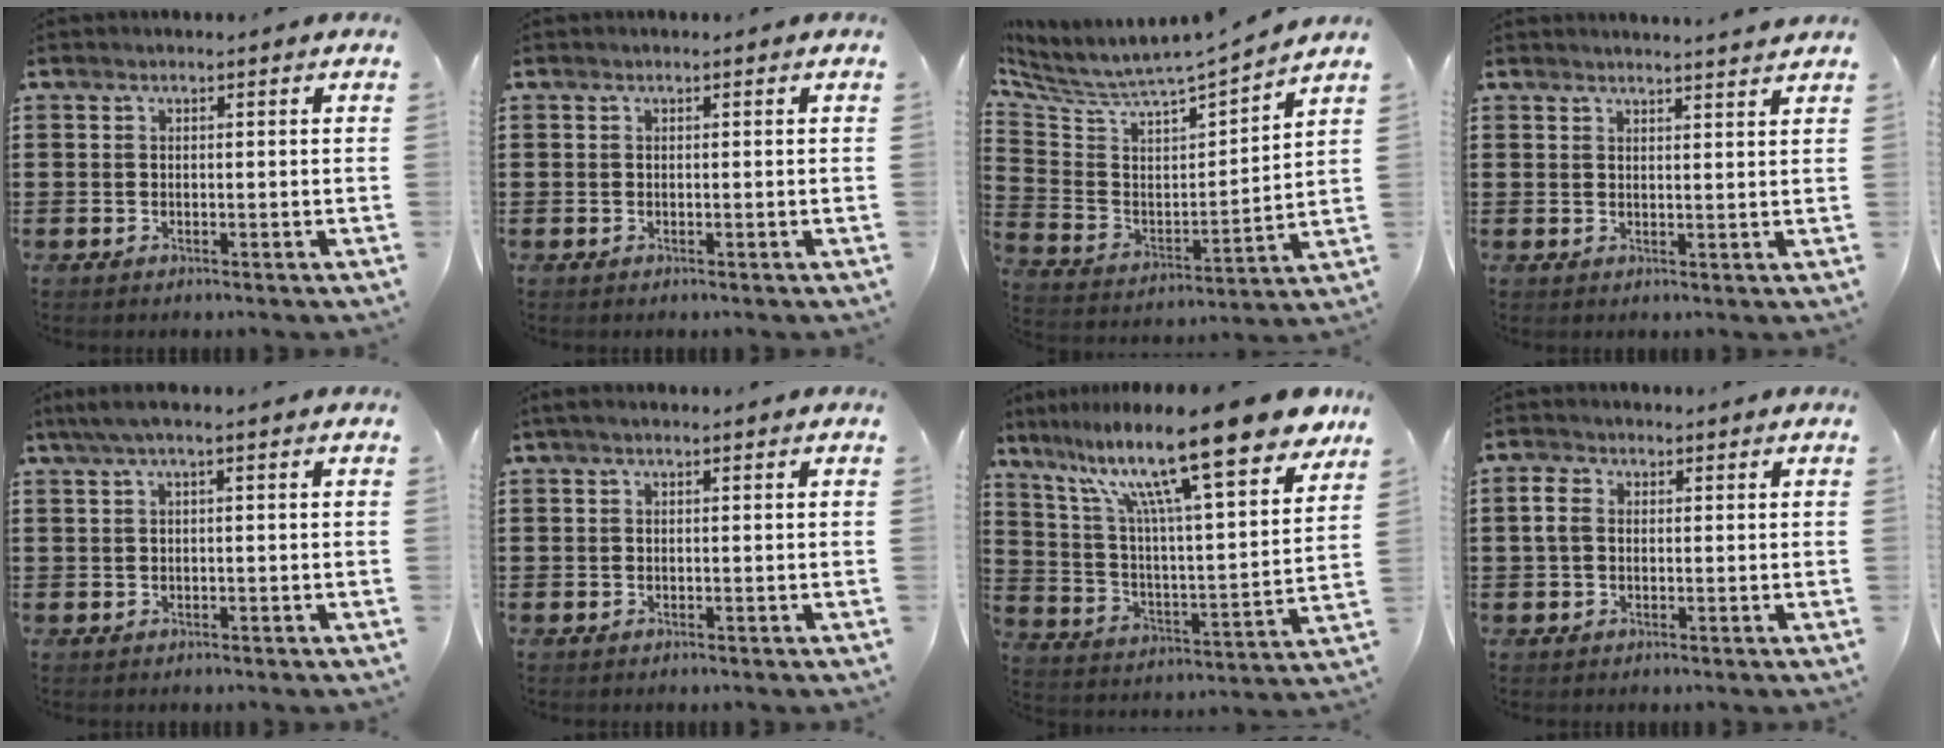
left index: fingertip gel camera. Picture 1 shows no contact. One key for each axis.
{"total": 0.0}
{"total": 4.4, "fx": 4.1, "fy": 0.6, "fz": 1.5, "tx": -0.057, "ty": -0.052, "tz": 0.060}
{"total": 2.4, "fx": 2.3, "fy": -0.5, "fz": 0.3, "tx": -0.011, "ty": -0.009, "tz": 0.044}
{"total": 2.1, "fx": -0.4, "fy": 0.2, "fz": 2.0, "tx": -0.041, "ty": -0.004, "tz": -0.011}
{"total": 0.7, "fx": -0.2, "fy": 0.2, "fz": 0.6, "tx": -0.011, "ty": -0.001, "tz": -0.004}
{"total": 17.3, "fx": 12.6, "fy": 1.7, "fz": 11.8, "tx": -0.235, "ty": -0.074, "tz": 0.202}
{"total": 2.8, "fx": 0.2, "fy": 1.9, "fz": 2.1, "tx": -0.052, "ty": 0.006, "tz": 0.001}